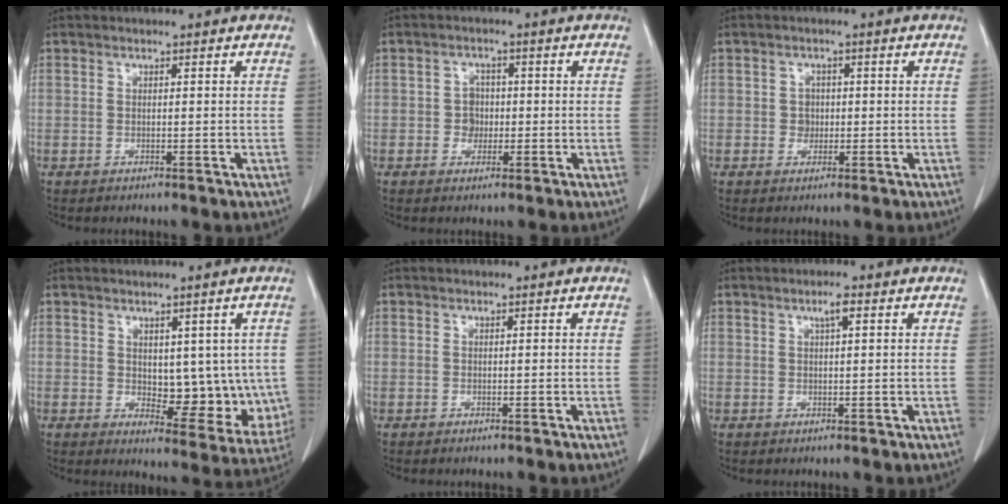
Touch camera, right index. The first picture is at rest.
{"total": 2.7, "force": [-0.5, 2.4, 1.0], "torque": [-0.010, 0.008, -0.007]}
{"total": 1.9, "force": [-0.2, 1.8, 0.7], "torque": [-0.008, 0.005, -0.002]}
{"total": 9.2, "force": [0.5, 5.1, 7.6], "torque": [-0.079, -0.005, 0.022]}
{"total": 0.0}
{"total": 1.9, "force": [0.9, 0.1, 1.7], "torque": [-0.032, 0.002, 0.015]}